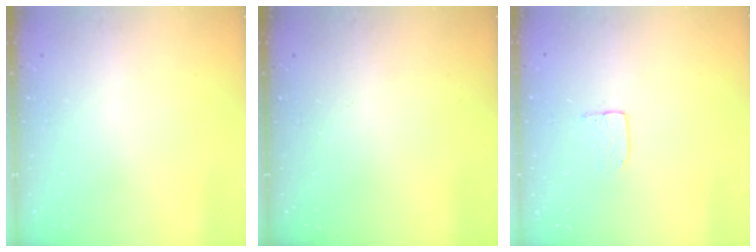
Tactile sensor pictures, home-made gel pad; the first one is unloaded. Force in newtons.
{"total": 0.0}
{"total": 5.2, "press": 5.2, "slide": 0.4}